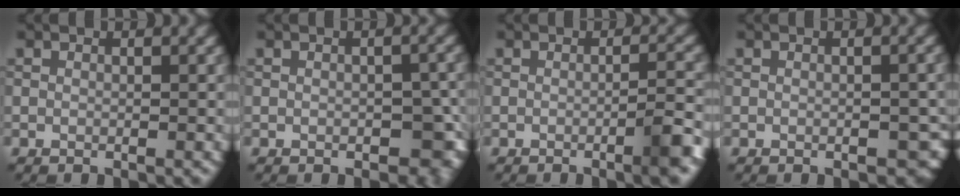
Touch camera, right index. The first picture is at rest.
{"total": 3.0, "force": [-0.7, 1.9, 2.3], "torque": [-0.024, -0.009, -0.005]}
{"total": 3.3, "force": [-1.4, 0.6, 2.9], "torque": [-0.035, 0.008, -0.031]}
{"total": 2.2, "force": [-0.9, 1.1, 1.7], "torque": [-0.019, 0.003, -0.007]}